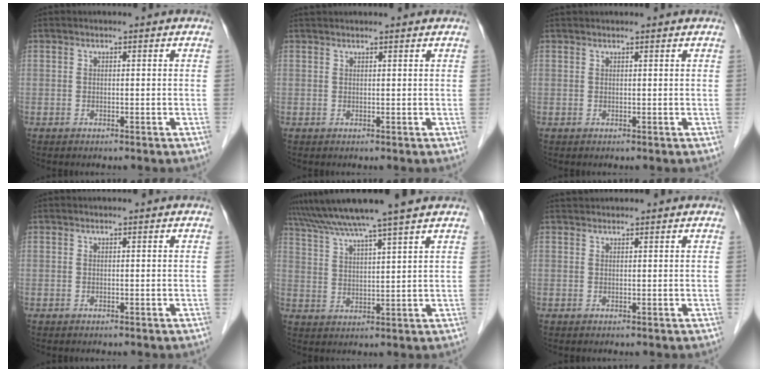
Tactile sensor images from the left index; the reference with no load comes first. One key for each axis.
{"total": 3.0, "fx": 2.9, "fy": 0.0, "fz": 0.9, "tx": -0.012, "ty": 0.027, "tz": 0.040}
{"total": 1.5, "fx": 1.4, "fy": -0.1, "fz": 0.4, "tx": -0.011, "ty": 0.018, "tz": 0.023}
{"total": 0.0}
{"total": 11.7, "fx": 10.0, "fy": -1.6, "fz": 5.8, "tx": -0.106, "ty": 0.023, "tz": 0.159}
{"total": 1.4, "fx": 1.4, "fy": 0.2, "fz": 0.1, "tx": -0.007, "ty": 0.018, "tz": 0.029}